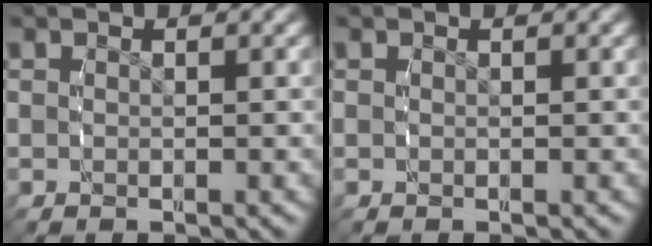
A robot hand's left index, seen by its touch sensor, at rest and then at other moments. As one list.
[{"total": 0.0}]